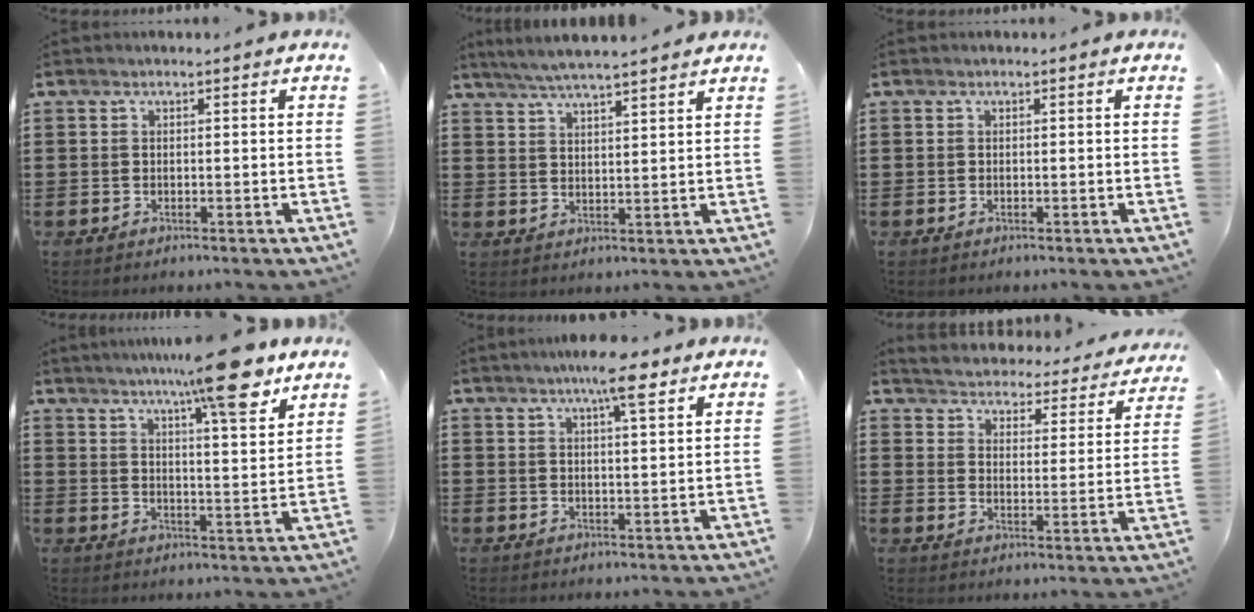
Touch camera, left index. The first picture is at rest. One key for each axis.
{"total": 4.6, "fx": 4.2, "fy": -0.2, "fz": 1.8, "tx": -0.047, "ty": -0.013, "tz": 0.074}
{"total": 0.0}
{"total": 11.5, "fx": 8.6, "fy": 1.1, "fz": 7.5, "tx": -0.119, "ty": -0.037, "tz": 0.139}
{"total": 7.1, "fx": 4.7, "fy": 1.3, "fz": 5.2, "tx": -0.088, "ty": -0.004, "tz": 0.075}
{"total": 3.5, "fx": 3.5, "fy": -0.2, "fz": -0.2, "tx": -0.020, "ty": -0.037, "tz": 0.053}